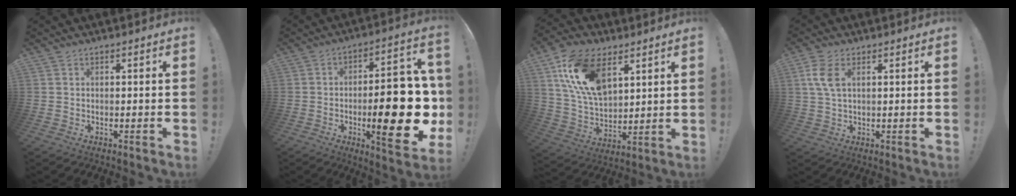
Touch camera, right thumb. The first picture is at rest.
{"total": 23.8, "force": [-3.7, 7.8, 22.2], "torque": [-0.309, 0.005, -0.050]}
{"total": 18.8, "force": [8.9, 10.9, 12.5], "torque": [-0.253, -0.029, 0.165]}
{"total": 6.7, "force": [2.1, 3.3, 5.4], "torque": [-0.112, 0.001, 0.038]}